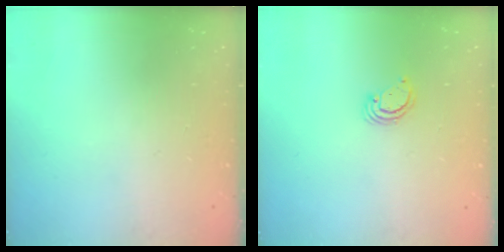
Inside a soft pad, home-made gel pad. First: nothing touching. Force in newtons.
{"total": 2.3, "press": 2.3, "slide": 0.1}